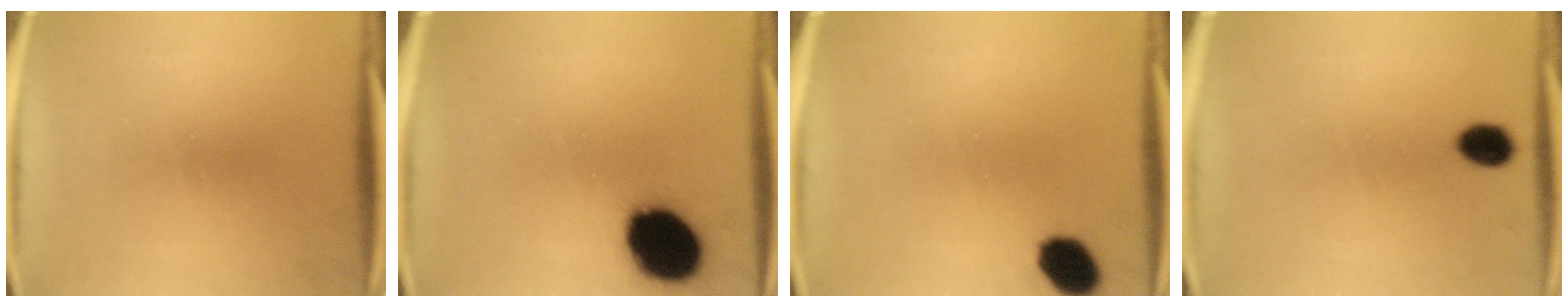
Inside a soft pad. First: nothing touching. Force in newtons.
{"total": 16.9}
{"total": 7.1}
{"total": 4.6}